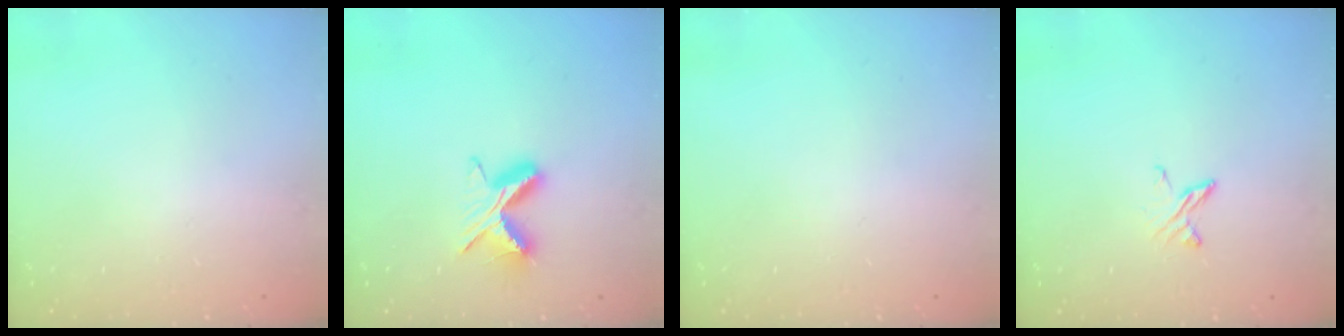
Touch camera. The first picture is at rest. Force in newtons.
{"total": 8.7, "press": 8.7, "slide": 0.6}
{"total": 0.0}
{"total": 5.1, "press": 5.1, "slide": 0.6}